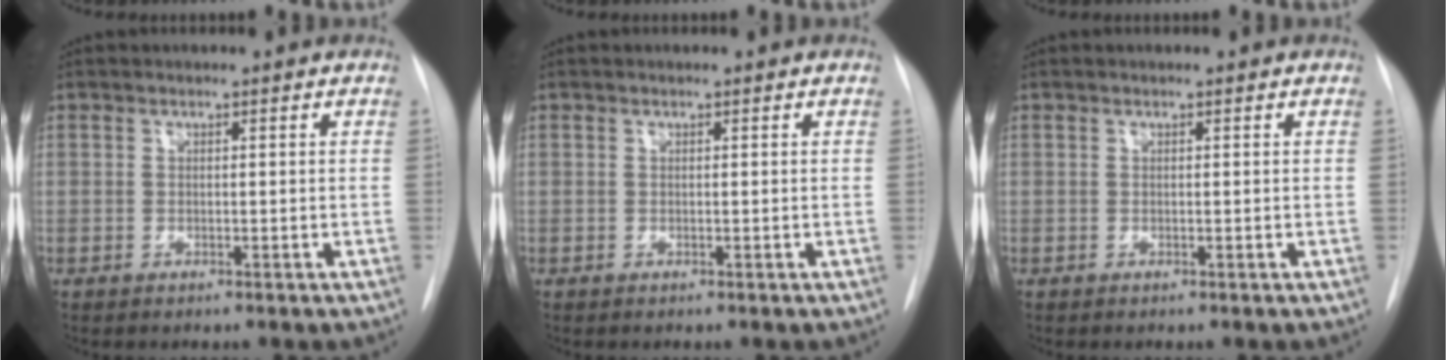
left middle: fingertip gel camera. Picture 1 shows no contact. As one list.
[{"total": 0.0}, {"total": 0.0}]